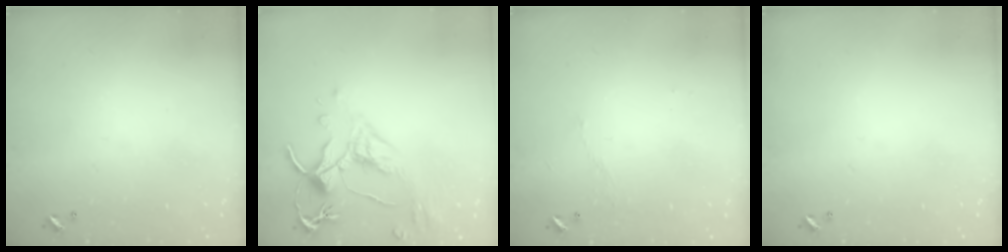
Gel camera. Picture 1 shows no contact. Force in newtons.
{"total": 2.5, "press": 2.1, "slide": 1.4}
{"total": 2.9, "press": 2.8, "slide": 0.6}
{"total": 0.0}